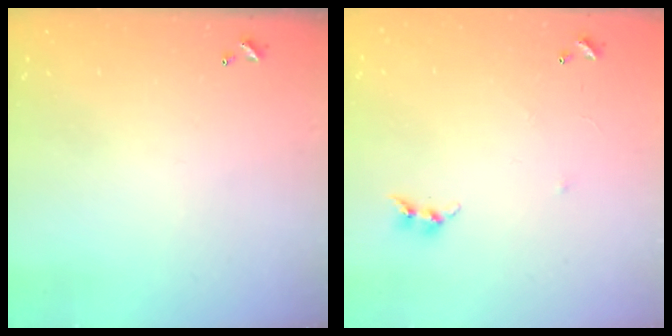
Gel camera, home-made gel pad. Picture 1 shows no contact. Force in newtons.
{"total": 6.6, "press": 6.6, "slide": 0.8}